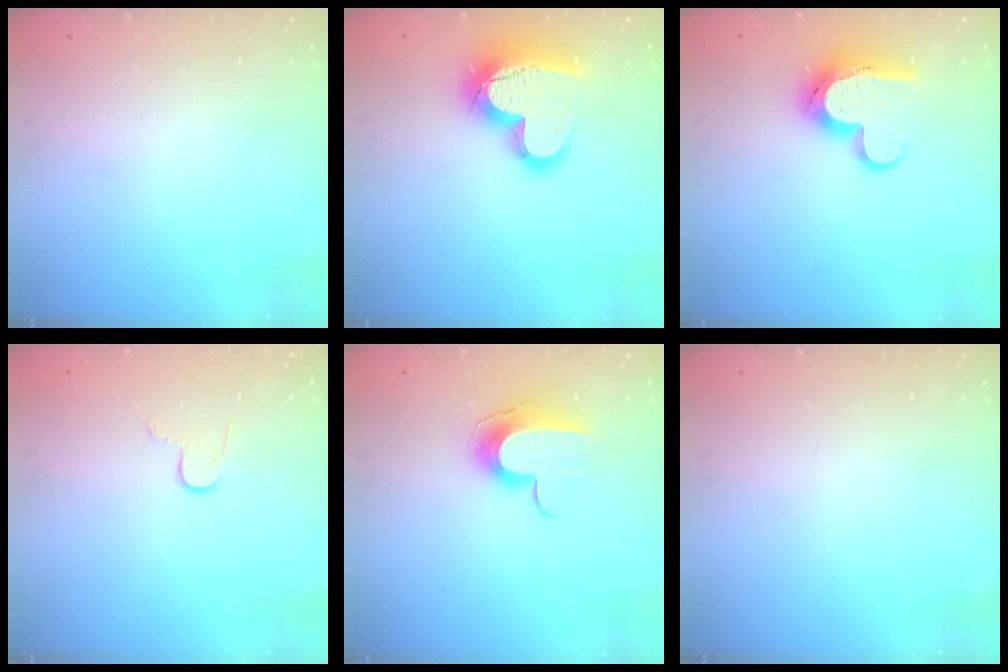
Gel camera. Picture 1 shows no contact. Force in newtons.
{"total": 17.9, "press": 17.8, "slide": 1.4}
{"total": 11.7, "press": 11.7, "slide": 0.8}
{"total": 4.6, "press": 4.5, "slide": 0.5}
{"total": 9.9, "press": 9.8, "slide": 0.5}
{"total": 0.0}